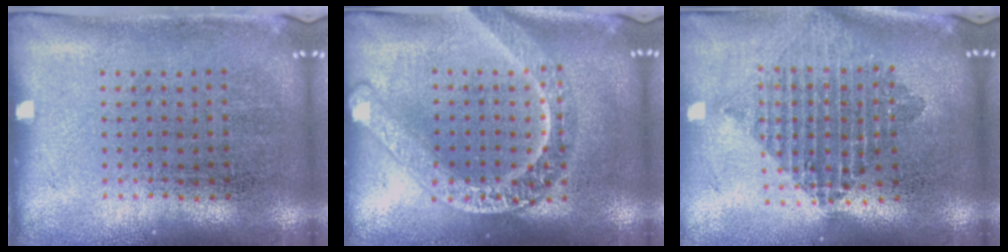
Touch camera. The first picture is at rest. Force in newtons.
{"total": 2.9, "press": 2.9, "slide": 0.4}
{"total": 2.1, "press": 1.7, "slide": 1.3}